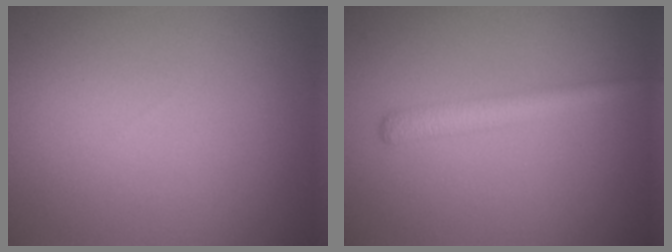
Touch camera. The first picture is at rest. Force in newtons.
{"total": 2.4, "press": 2.4, "slide": 0.2}